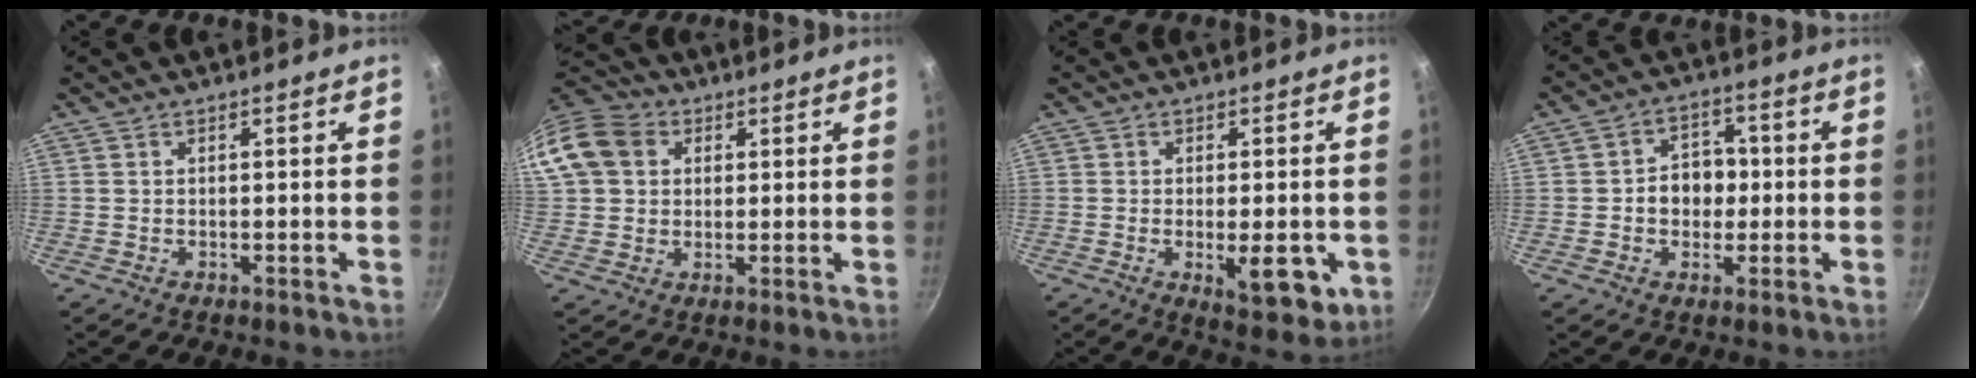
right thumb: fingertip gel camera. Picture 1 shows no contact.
{"total": 14.5, "force": [3.9, 11.9, 7.4], "torque": [-0.146, 0.028, 0.059]}
{"total": 9.2, "force": [-2.2, 3.6, 8.2], "torque": [-0.097, -0.008, -0.024]}
{"total": 7.2, "force": [-0.4, 5.9, 4.2], "torque": [-0.022, 0.013, -0.013]}